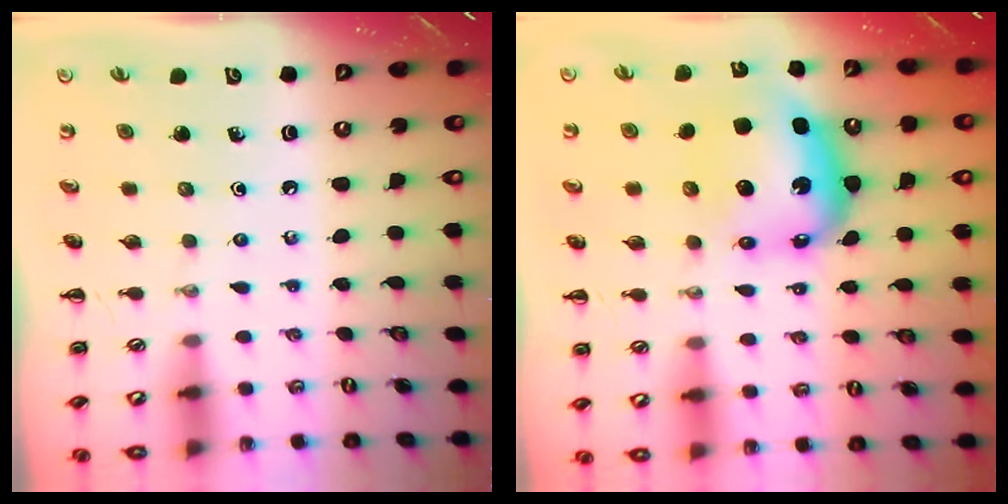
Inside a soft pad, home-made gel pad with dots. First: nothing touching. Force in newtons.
{"total": 8.3, "press": 8.0, "slide": 2.3}